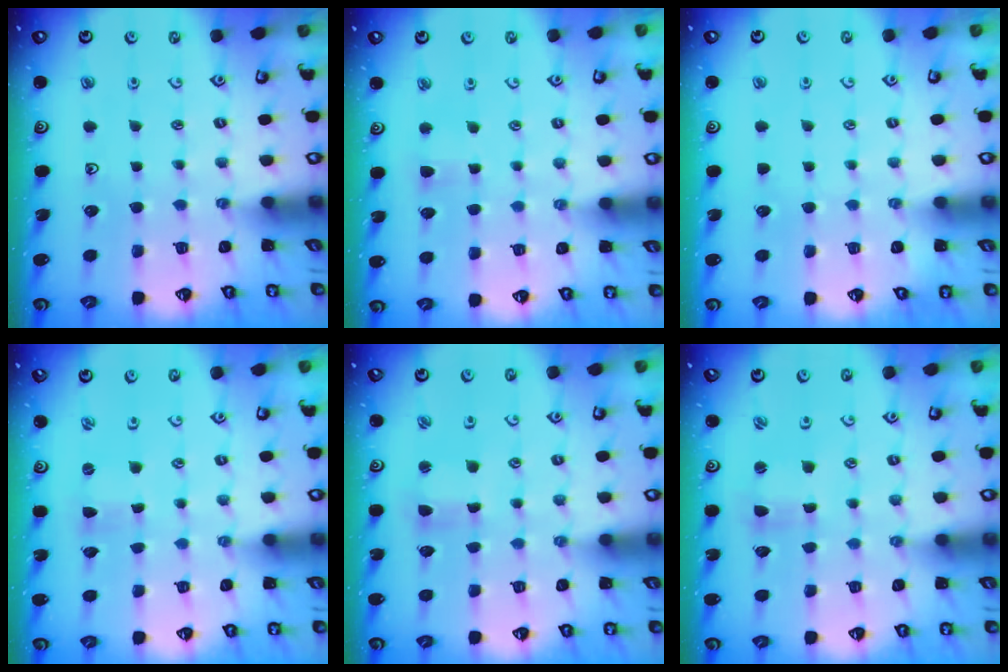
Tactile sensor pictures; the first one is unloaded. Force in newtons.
{"total": 2.8, "press": 2.7, "slide": 0.5}
{"total": 0.0}
{"total": 0.0}
{"total": 1.9, "press": 1.9, "slide": 0.3}
{"total": 1.0, "press": 1.0, "slide": 0.2}